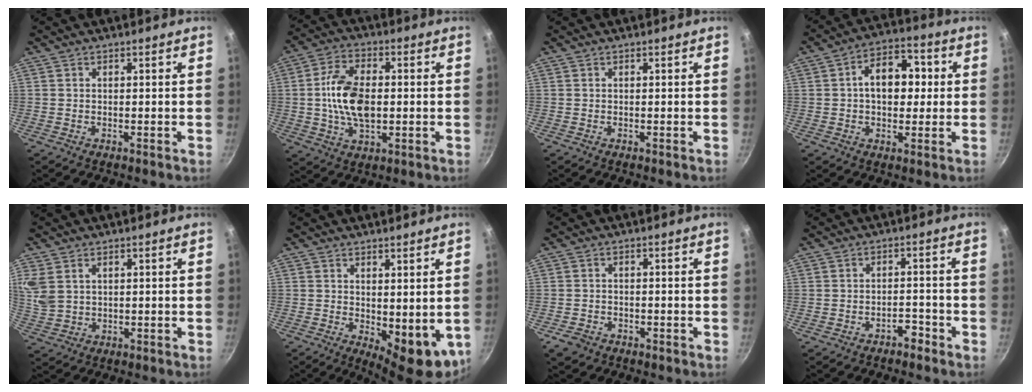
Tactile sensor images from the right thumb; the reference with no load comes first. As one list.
[{"total": 12.7, "force": [0.0, 7.2, 10.5], "torque": [-0.191, 0.008, 0.002]}, {"total": 0.0}, {"total": 11.1, "force": [1.2, 7.2, 8.4], "torque": [-0.094, 0.022, 0.012]}, {"total": 6.7, "force": [2.2, 4.7, 4.3], "torque": [-0.109, 0.002, 0.057]}, {"total": 10.3, "force": [-1.4, 4.2, 9.3], "torque": [-0.103, -0.023, -0.003]}, {"total": 2.6, "force": [-1.6, 1.8, 0.8], "torque": [-0.013, 0.006, -0.026]}, {"total": 2.7, "force": [-2.1, 1.3, 1.2], "torque": [-0.006, 0.019, -0.032]}]